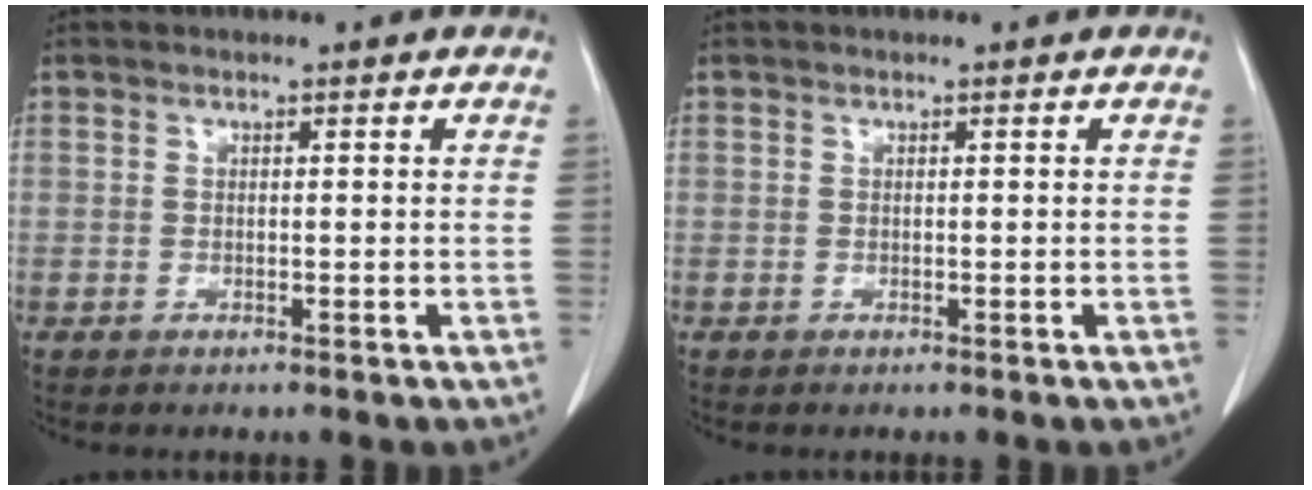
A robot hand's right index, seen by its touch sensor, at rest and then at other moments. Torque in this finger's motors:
{"motor_torque": [0.00, 0.00, -0.02, 0.00]}